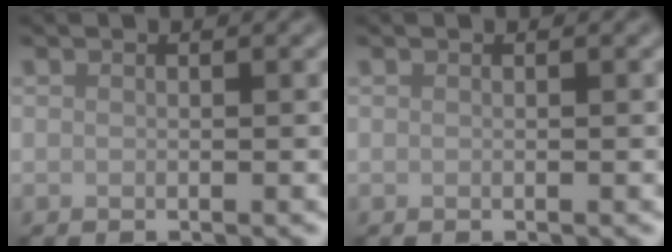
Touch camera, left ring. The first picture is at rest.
{"total": 0.0}